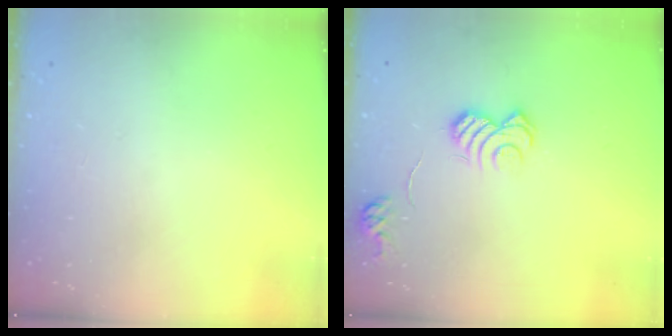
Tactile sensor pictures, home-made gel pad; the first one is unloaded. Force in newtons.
{"total": 9.8, "press": 9.7, "slide": 0.7}